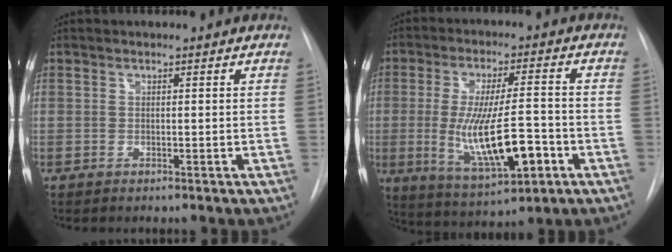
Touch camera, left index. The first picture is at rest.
{"total": 13.9, "force": [-3.3, 3.2, 13.1], "torque": [-0.241, -0.012, -0.043]}